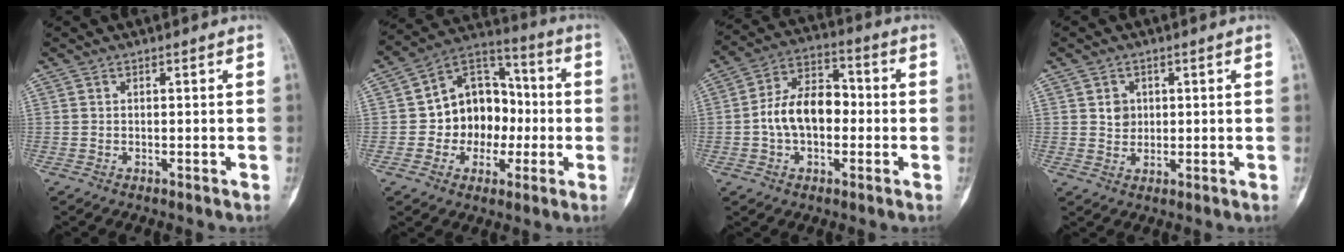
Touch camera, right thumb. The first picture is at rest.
{"total": 14.7, "force": [-1.5, 11.9, 8.6], "torque": [-0.066, 0.039, -0.029]}
{"total": 12.2, "force": [-1.1, 8.0, 9.1], "torque": [-0.141, 0.039, -0.029]}
{"total": 3.2, "force": [0.7, 2.8, 1.3], "torque": [-0.005, -0.002, 0.013]}